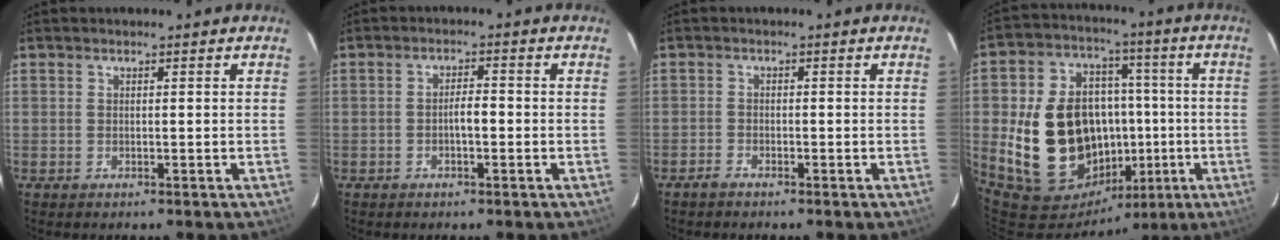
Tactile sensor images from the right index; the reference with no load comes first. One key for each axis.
{"total": 2.5, "fx": -0.9, "fy": 0.7, "fz": 2.2, "tx": -0.042, "ty": 0.007, "tz": -0.014}
{"total": 1.6, "fx": -1.5, "fy": 0.4, "fz": 0.3, "tx": -0.012, "ty": 0.001, "tz": -0.032}
{"total": 23.5, "fx": -3.4, "fy": 18.0, "fz": 14.7, "tx": -0.317, "ty": 0.040, "tz": -0.030}